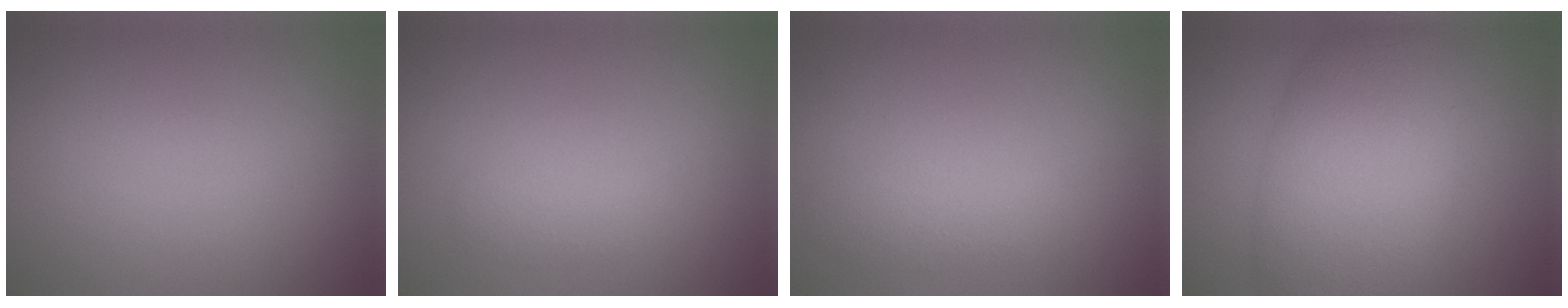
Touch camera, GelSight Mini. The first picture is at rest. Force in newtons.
{"total": 1.3, "press": 1.3, "slide": 0.1}
{"total": 1.9, "press": 1.9, "slide": 0.0}
{"total": 8.7, "press": 8.7, "slide": 0.4}